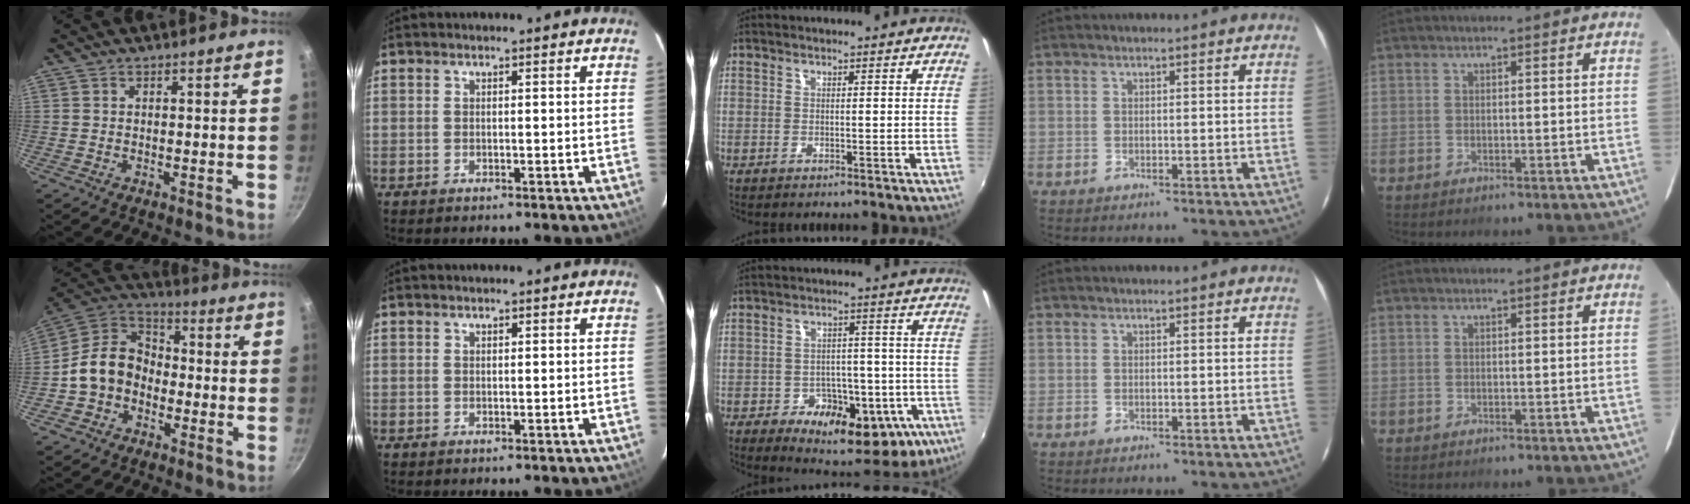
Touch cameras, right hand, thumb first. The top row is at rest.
{"thumb": {"total": 11.6, "force": [-2.9, 9.1, 6.5], "torque": [-0.079, 0.050, -0.076]}, "middle": {"total": 16.0, "force": [-6.8, 10.2, 10.3], "torque": [-0.169, -0.007, -0.079]}}